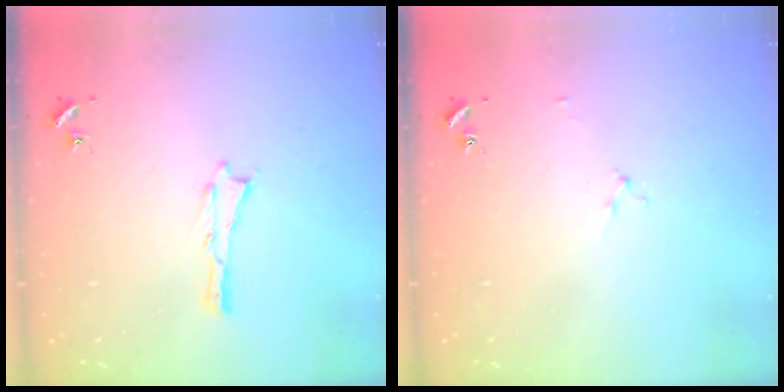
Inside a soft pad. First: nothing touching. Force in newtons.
{"total": 1.6, "press": 1.6, "slide": 0.2}